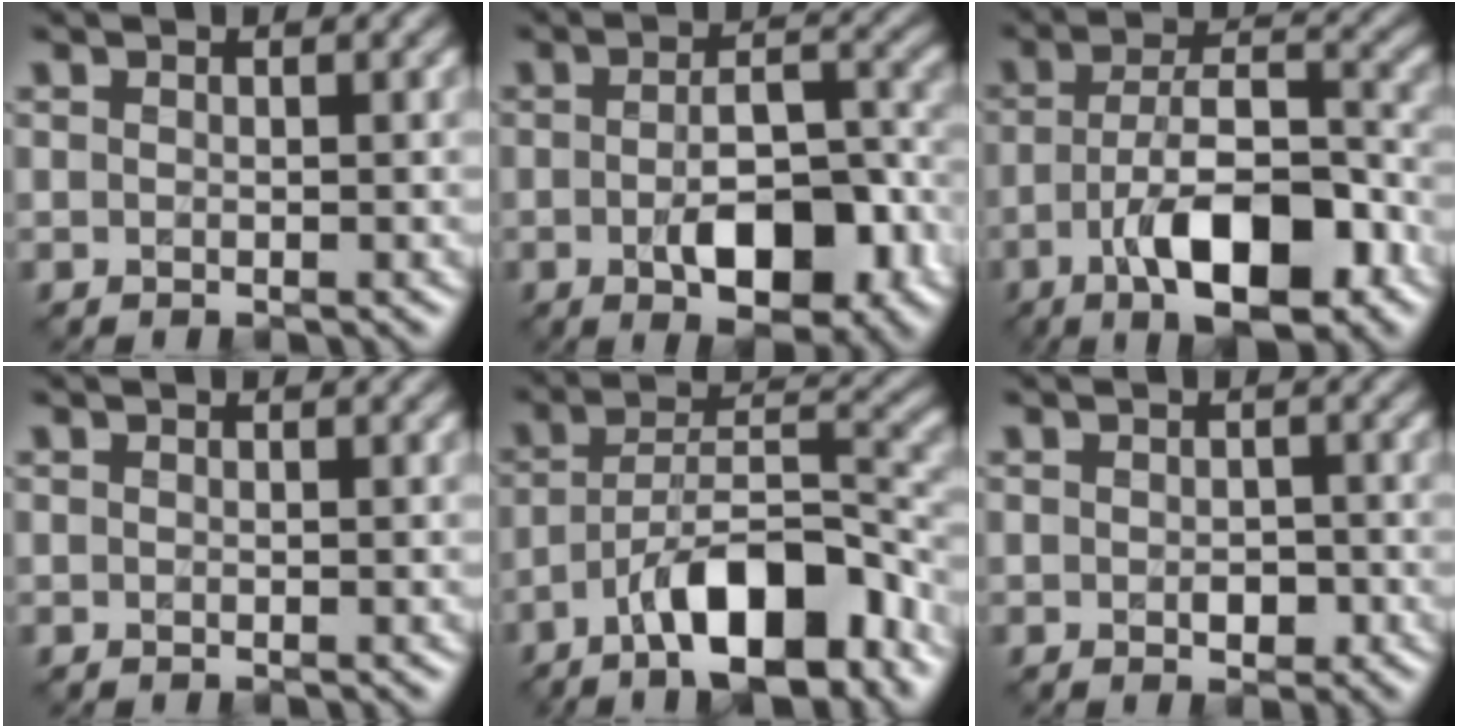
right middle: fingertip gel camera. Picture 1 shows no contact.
{"total": 7.8, "force": [-2.3, 3.6, 6.6], "torque": [-0.107, 0.002, -0.032]}
{"total": 10.0, "force": [-4.3, 3.9, 8.2], "torque": [-0.135, 0.010, -0.075]}
{"total": 0.0}
{"total": 10.5, "force": [-5.9, 3.7, 7.8], "torque": [-0.118, 0.016, -0.106]}
{"total": 1.4, "force": [-0.1, 1.0, 1.0], "torque": [-0.016, -0.004, -0.003]}